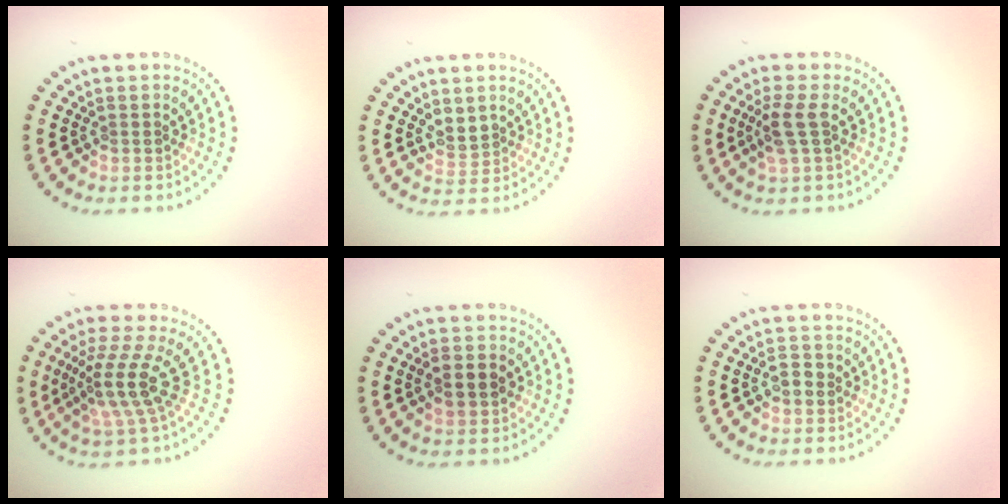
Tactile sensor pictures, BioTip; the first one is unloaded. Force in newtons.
{"total": 1.5, "press": 1.3, "slide": 0.8}
{"total": 2.4, "press": 2.1, "slide": 1.1}
{"total": 4.1, "press": 2.8, "slide": 3.0}
{"total": 2.5, "press": 2.5, "slide": 0.2}
{"total": 1.8, "press": 1.7, "slide": 0.3}